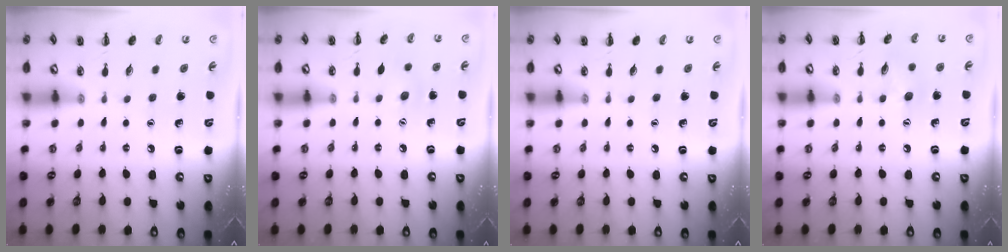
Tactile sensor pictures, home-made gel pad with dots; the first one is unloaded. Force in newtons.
{"total": 6.3, "press": 6.2, "slide": 1.2}
{"total": 0.0}
{"total": 7.1, "press": 7.0, "slide": 1.1}